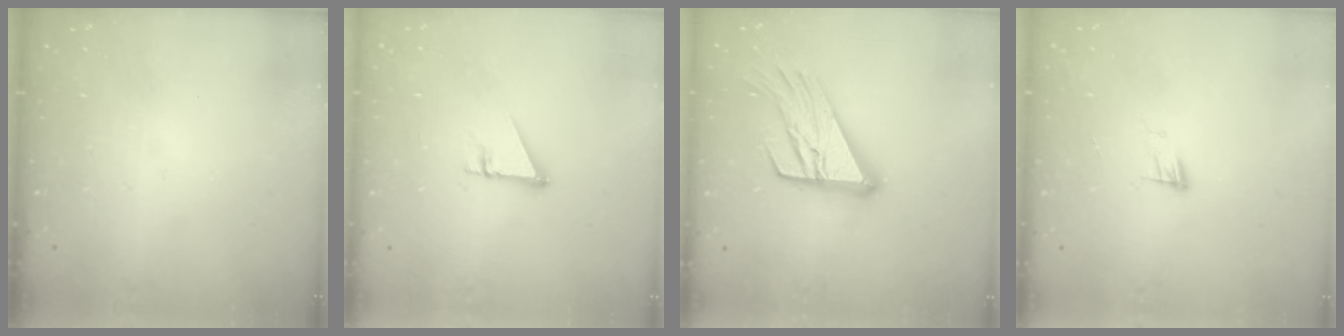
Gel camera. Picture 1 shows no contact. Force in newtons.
{"total": 2.7, "press": 2.7, "slide": 0.1}
{"total": 17.2, "press": 17.1, "slide": 1.8}
{"total": 5.1, "press": 5.1, "slide": 0.5}